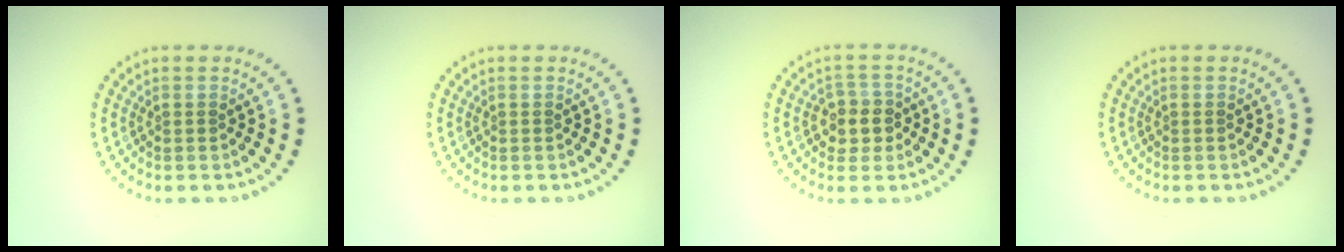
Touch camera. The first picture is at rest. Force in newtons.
{"total": 0.0}
{"total": 2.8, "press": 2.6, "slide": 0.9}
{"total": 0.0}